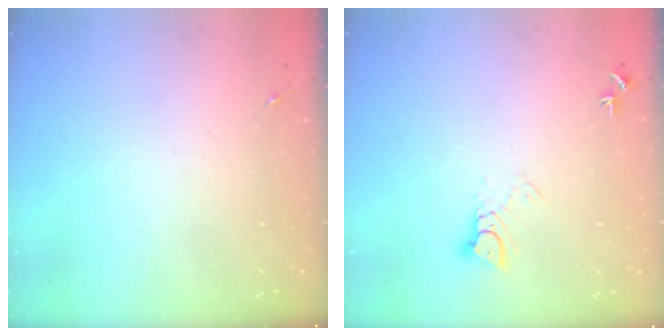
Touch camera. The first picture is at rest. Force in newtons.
{"total": 4.7, "press": 4.7, "slide": 0.2}